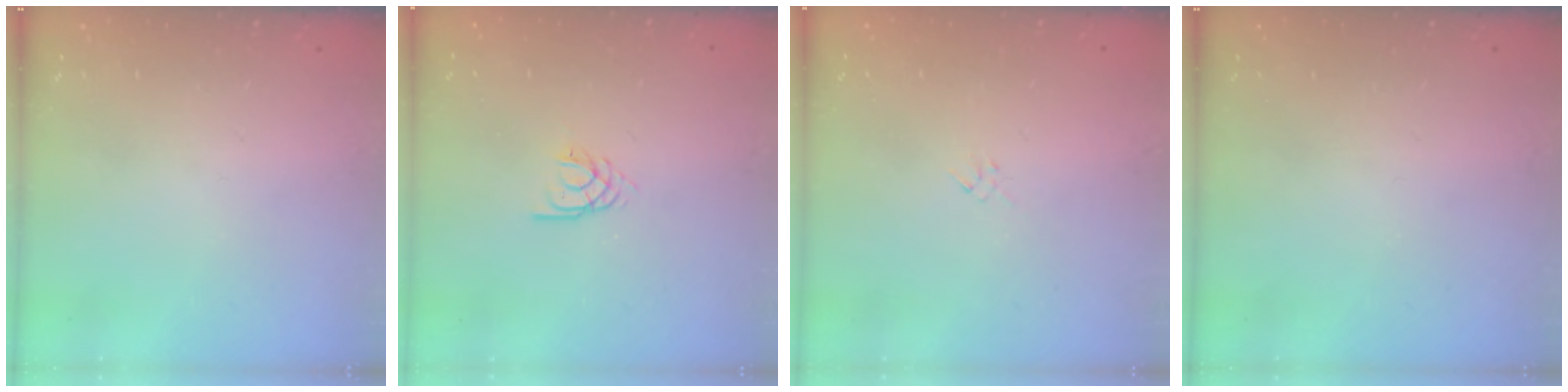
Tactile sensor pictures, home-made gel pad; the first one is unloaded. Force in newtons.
{"total": 2.3, "press": 2.3, "slide": 0.2}
{"total": 1.3, "press": 1.2, "slide": 0.5}
{"total": 0.0}